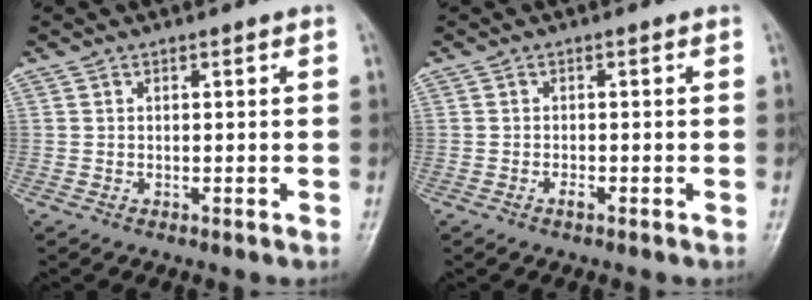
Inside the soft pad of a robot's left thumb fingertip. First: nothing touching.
{"total": 1.0, "force": [-0.6, 0.4, 0.7], "torque": [-0.012, 0.004, -0.011]}